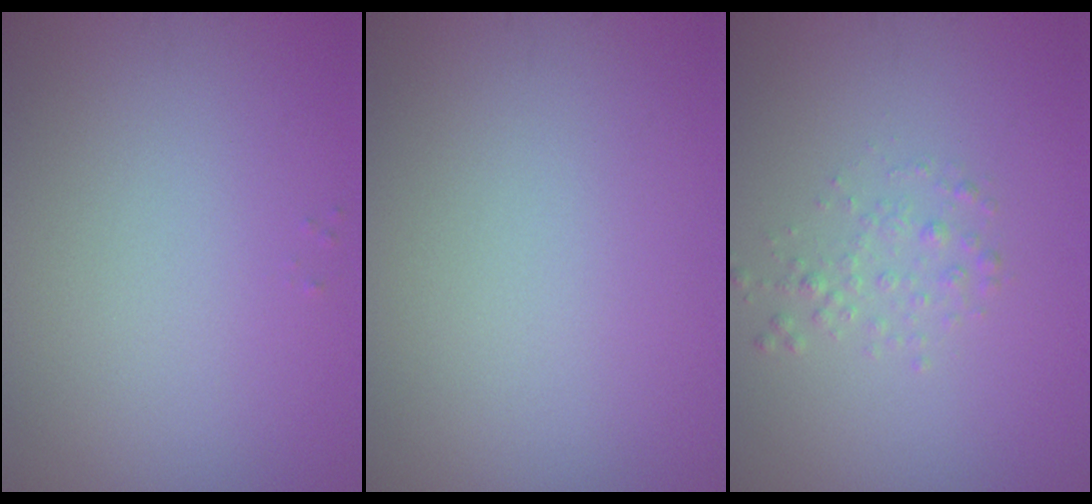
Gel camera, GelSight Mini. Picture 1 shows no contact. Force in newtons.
{"total": 0.0}
{"total": 1.4, "press": 1.4, "slide": 0.1}